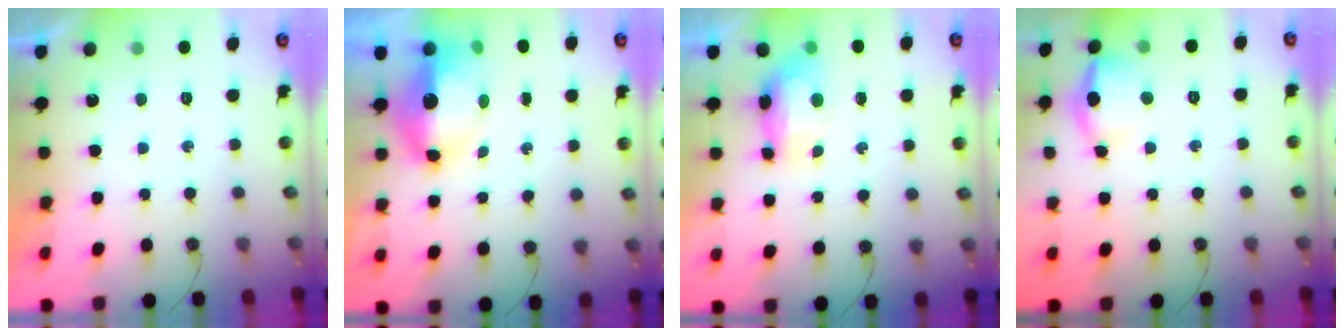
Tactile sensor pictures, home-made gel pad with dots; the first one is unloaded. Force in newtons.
{"total": 8.0, "press": 8.0, "slide": 0.9}
{"total": 7.6, "press": 7.5, "slide": 1.0}
{"total": 16.3, "press": 12.4, "slide": 10.6}